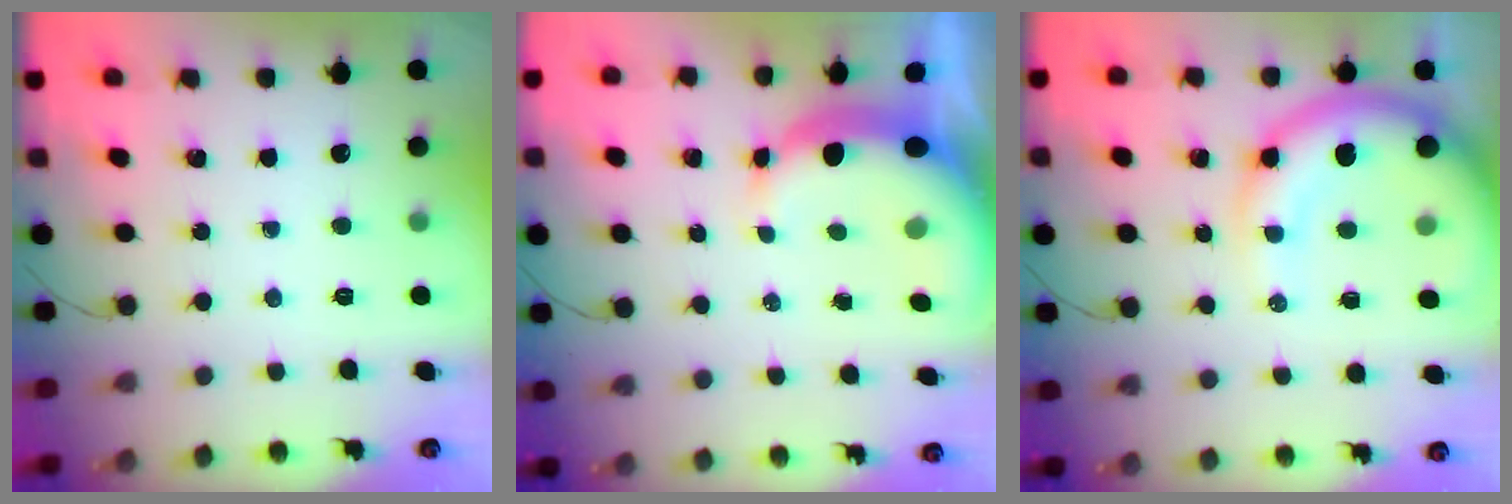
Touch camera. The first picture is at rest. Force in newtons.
{"total": 8.8, "press": 8.5, "slide": 1.9}
{"total": 13.6, "press": 13.3, "slide": 2.9}